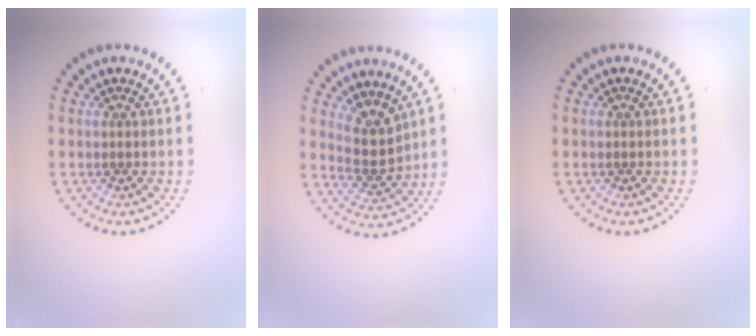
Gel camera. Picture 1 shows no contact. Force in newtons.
{"total": 3.0, "press": 2.3, "slide": 1.9}
{"total": 0.0}